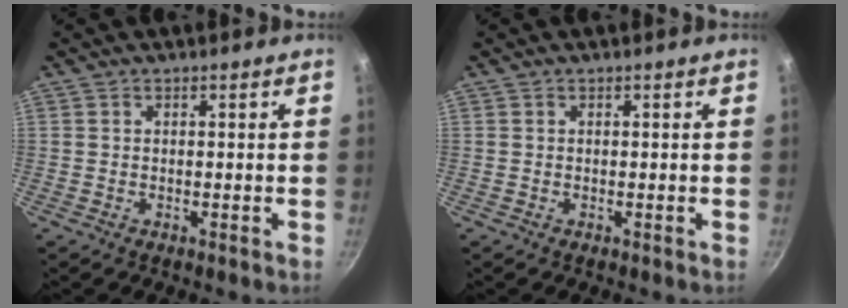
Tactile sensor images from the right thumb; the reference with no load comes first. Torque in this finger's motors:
{"motor_torque": [0.02, 0.02, 0.00, 0.00, 0.00]}